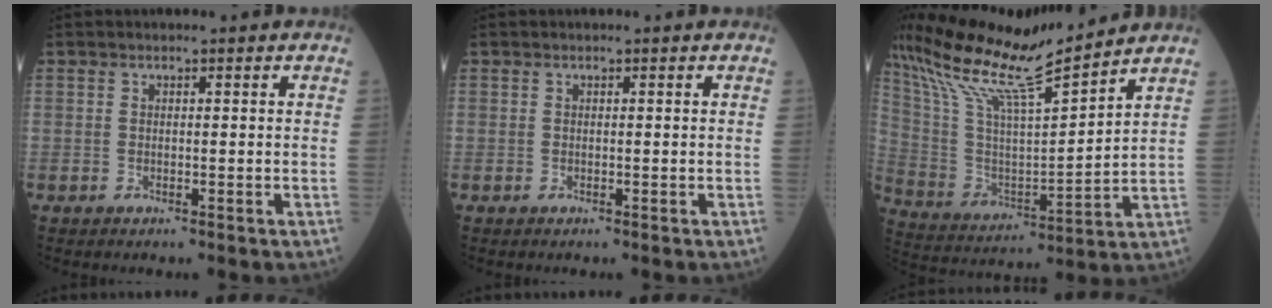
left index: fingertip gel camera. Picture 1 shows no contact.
{"total": 0.0}
{"total": 18.0, "force": [15.5, 0.1, 9.2], "torque": [-0.188, 0.011, 0.284]}